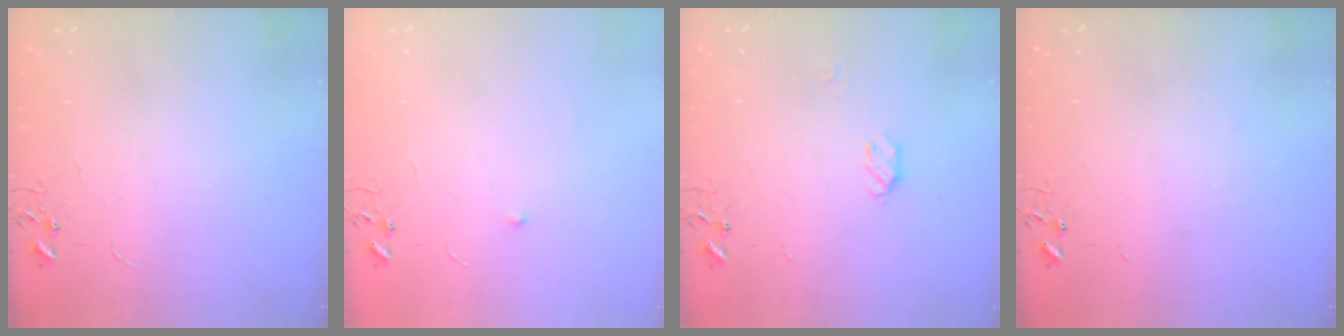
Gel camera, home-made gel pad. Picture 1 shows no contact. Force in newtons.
{"total": 4.9, "press": 4.7, "slide": 1.1}
{"total": 5.0, "press": 4.9, "slide": 0.4}
{"total": 2.5, "press": 2.1, "slide": 1.4}